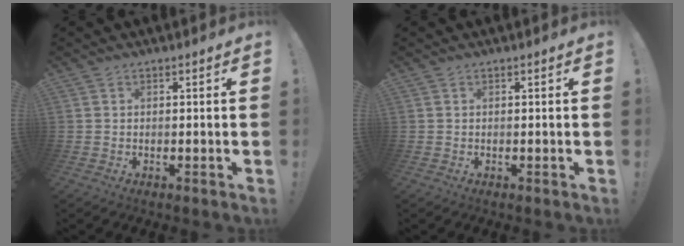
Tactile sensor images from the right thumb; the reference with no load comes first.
{"total": 0.0}